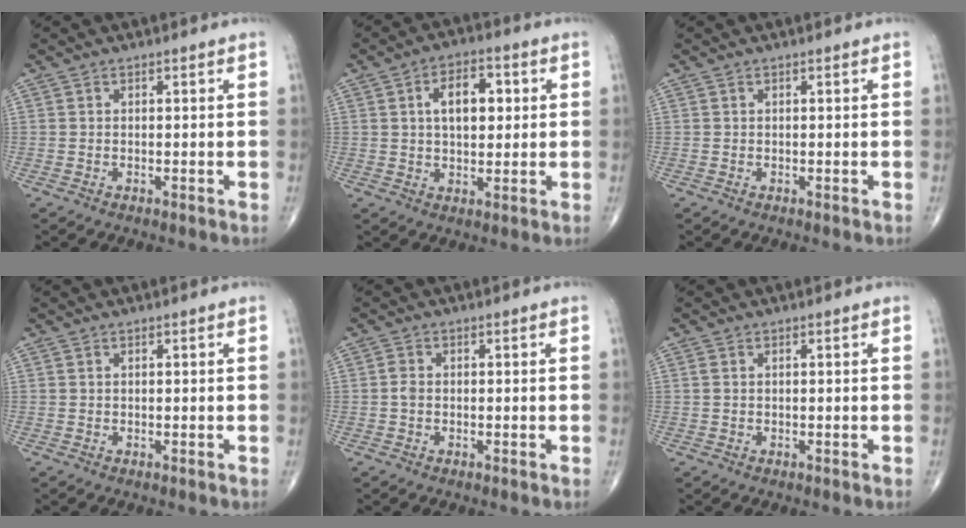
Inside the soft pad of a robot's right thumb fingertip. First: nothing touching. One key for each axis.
{"total": 8.5, "fx": 1.8, "fy": 4.9, "fz": 6.7, "tx": -0.084, "ty": 0.007, "tz": 0.026}
{"total": 0.0}
{"total": 0.0}
{"total": 1.3, "fx": -0.2, "fy": 0.9, "fz": 0.9, "tx": -0.017, "ty": 0.001, "tz": -0.007}
{"total": 0.6, "fx": 0.1, "fy": 0.4, "fz": 0.5, "tx": -0.016, "ty": 0.005, "tz": 0.005}